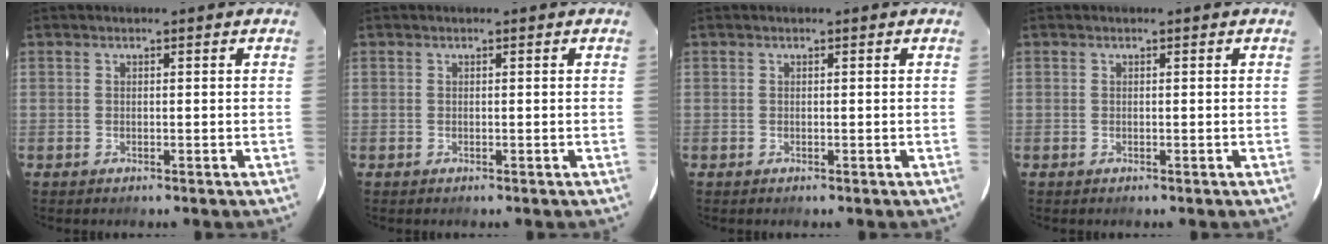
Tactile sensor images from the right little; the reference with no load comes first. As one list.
[{"total": 0.0}, {"total": 0.0}, {"total": 0.0}]